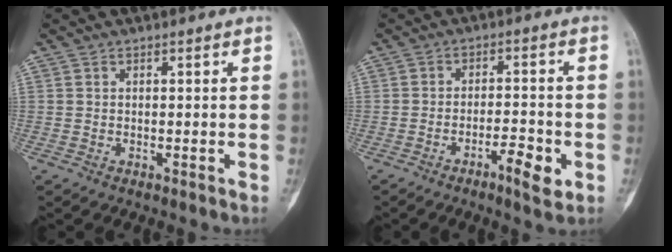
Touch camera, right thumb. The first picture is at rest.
{"total": 5.8, "force": [-2.8, 1.6, 4.8], "torque": [-0.071, 0.016, -0.044]}